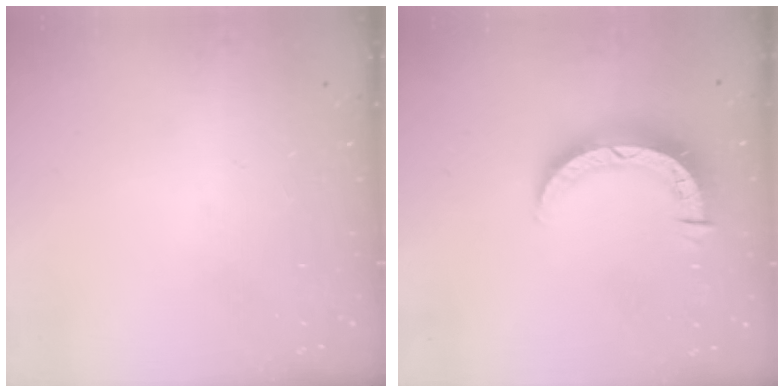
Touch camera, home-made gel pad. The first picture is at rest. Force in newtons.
{"total": 8.3, "press": 8.2, "slide": 1.1}